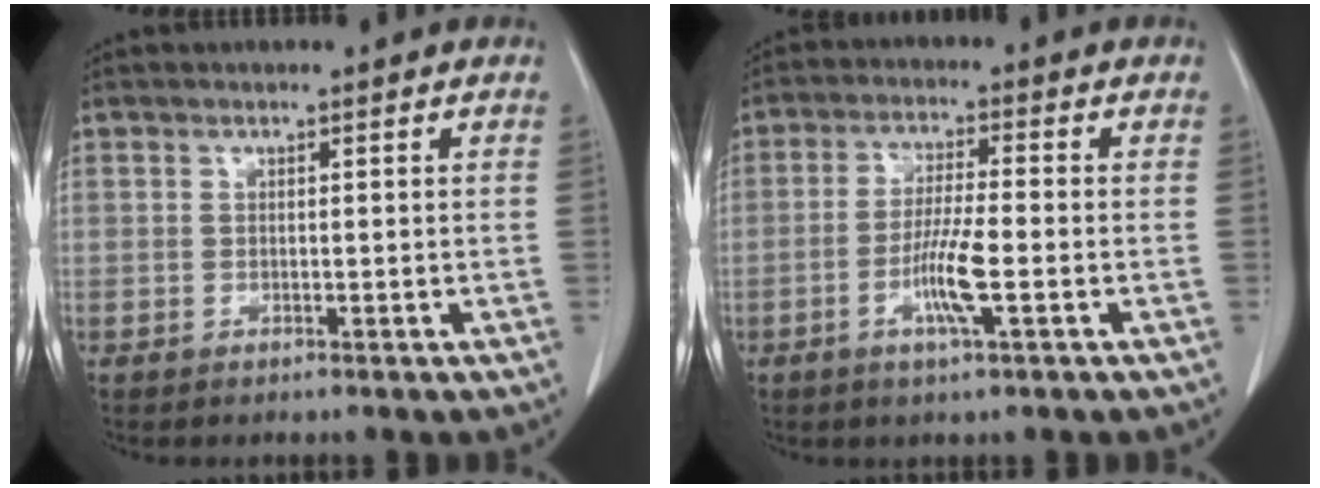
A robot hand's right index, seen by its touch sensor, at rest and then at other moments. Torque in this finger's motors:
{"motor_torque": [0.15, 0.02, 0.11, 0.05]}